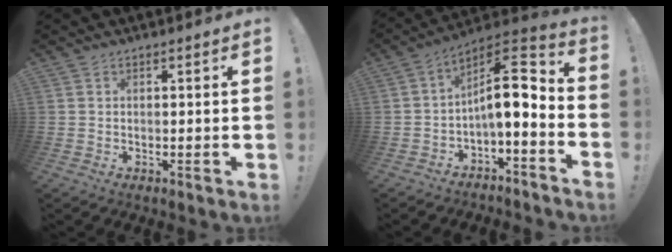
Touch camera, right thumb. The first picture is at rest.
{"total": 10.6, "force": [-0.2, 3.9, 9.9], "torque": [-0.154, -0.007, -0.005]}